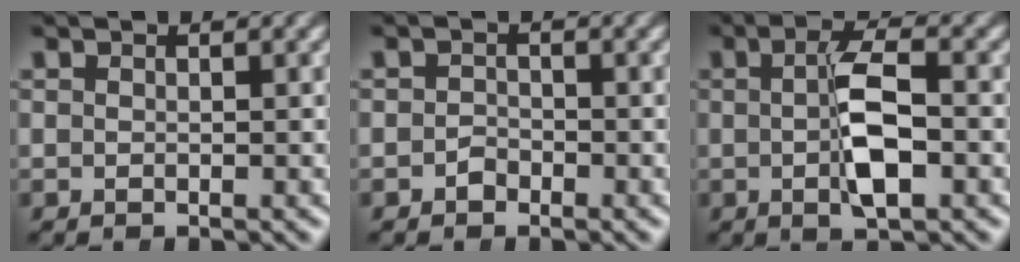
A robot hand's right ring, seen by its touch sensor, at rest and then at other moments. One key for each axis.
{"total": 1.0, "fx": -0.8, "fy": 0.4, "fz": -0.2, "tx": 0.002, "ty": -0.007, "tz": -0.014}
{"total": 4.1, "fx": -0.5, "fy": 0.7, "fz": 4.1, "tx": -0.072, "ty": -0.004, "tz": -0.006}